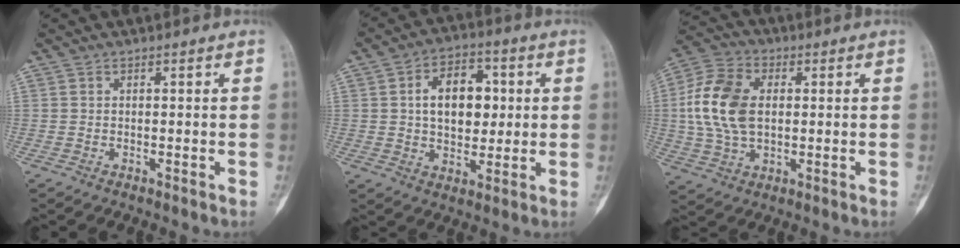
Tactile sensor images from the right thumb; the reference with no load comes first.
{"total": 12.2, "force": [1.9, 7.8, 9.1], "torque": [-0.111, 0.006, 0.030]}
{"total": 13.9, "force": [1.2, 9.1, 10.4], "torque": [-0.206, 0.012, 0.021]}